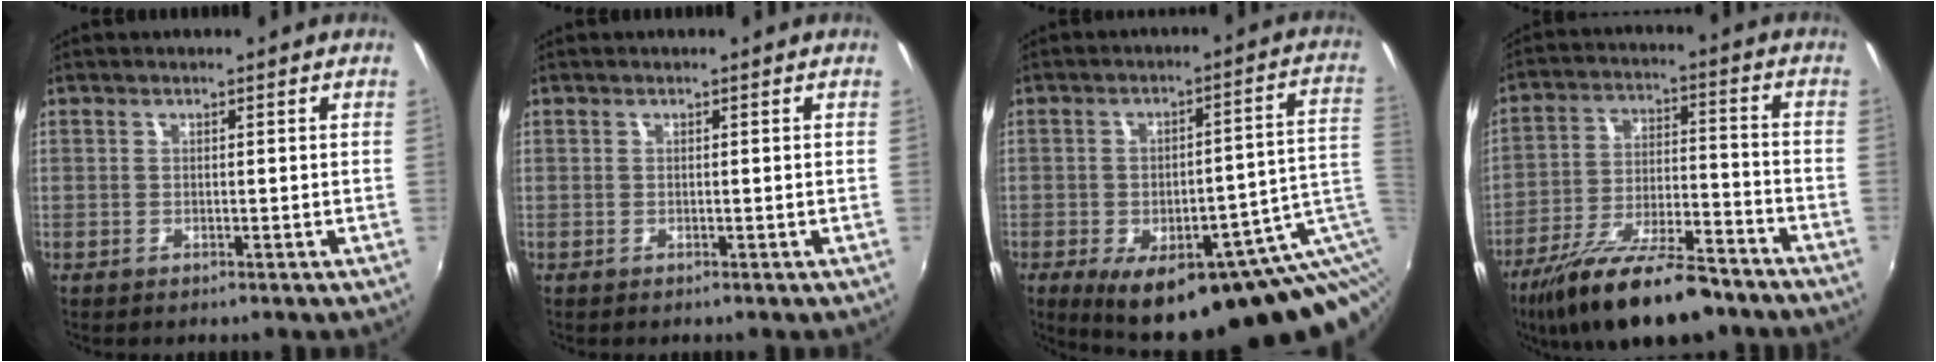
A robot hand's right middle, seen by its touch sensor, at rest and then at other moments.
{"total": 0.0}
{"total": 23.0, "force": [-8.6, 8.0, 19.8], "torque": [-0.258, -0.024, -0.096]}
{"total": 19.1, "force": [-14.7, 5.4, 11.0], "torque": [-0.210, -0.030, -0.237]}